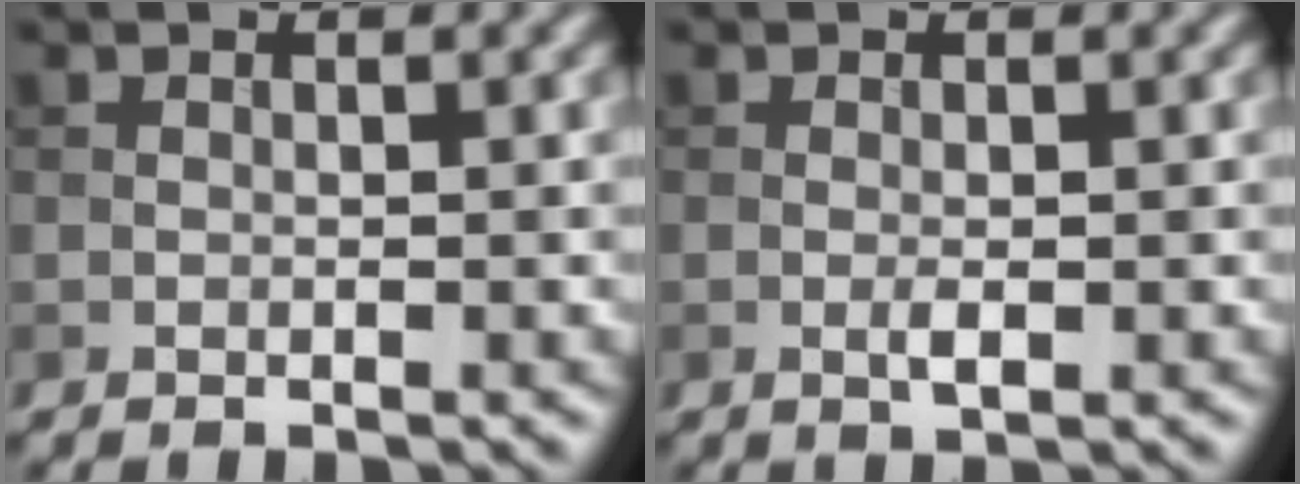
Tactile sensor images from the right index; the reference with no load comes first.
{"total": 1.2, "force": [-0.3, 0.3, 1.1], "torque": [-0.023, -0.003, -0.005]}